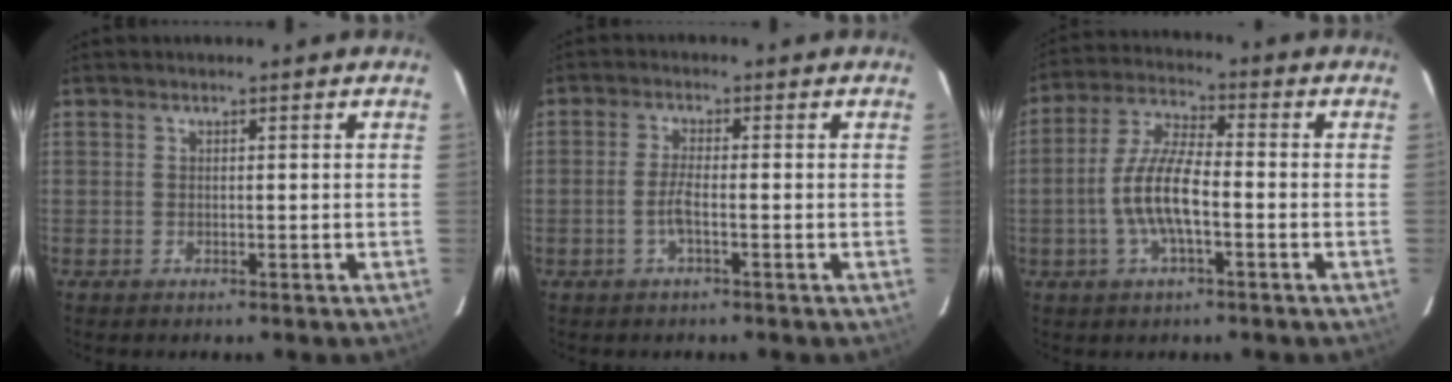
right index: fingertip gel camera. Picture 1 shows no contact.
{"total": 3.1, "force": [-1.2, 0.3, 2.9], "torque": [-0.060, 0.000, -0.024]}
{"total": 9.7, "force": [-2.6, 2.8, 8.9], "torque": [-0.186, 0.003, -0.051]}